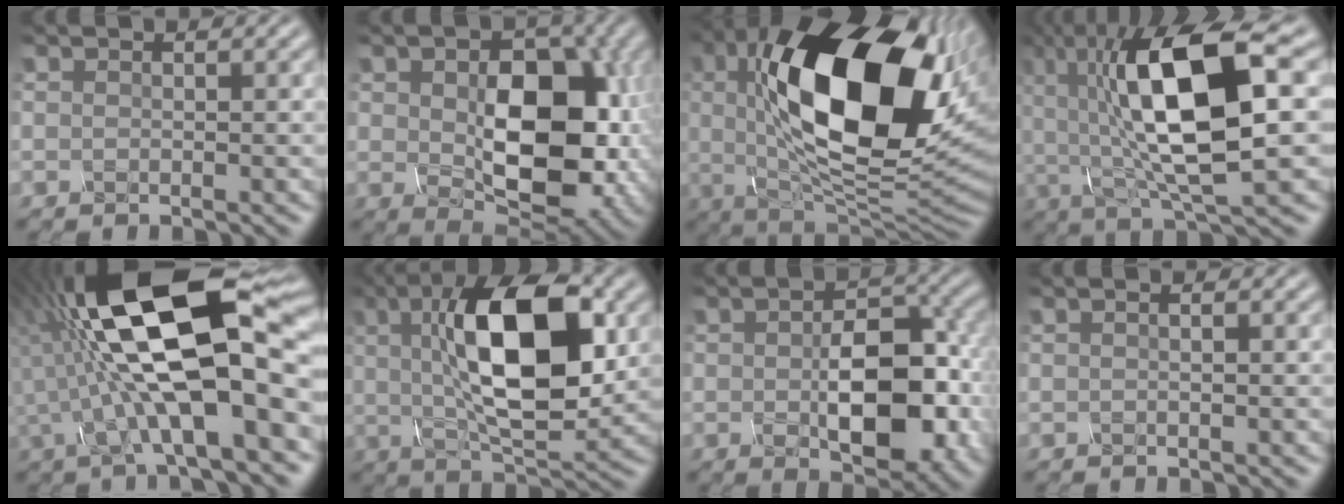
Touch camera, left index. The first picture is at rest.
{"total": 11.0, "force": [0.2, 6.8, 8.7], "torque": [-0.134, -0.019, 0.020]}
{"total": 18.0, "force": [3.8, 8.5, 15.4], "torque": [-0.250, -0.003, 0.059]}
{"total": 13.6, "force": [2.2, 4.4, 12.7], "torque": [-0.219, 0.008, 0.035]}
{"total": 16.3, "force": [0.7, 5.4, 15.4], "torque": [-0.252, 0.023, 0.002]}
{"total": 12.7, "force": [2.4, 5.0, 11.4], "torque": [-0.177, 0.011, 0.036]}
{"total": 9.0, "force": [-1.1, 4.9, 7.4], "torque": [-0.121, -0.009, -0.008]}
{"total": 0.9, "force": [0.2, 0.2, 0.9], "torque": [-0.010, -0.008, 0.000]}